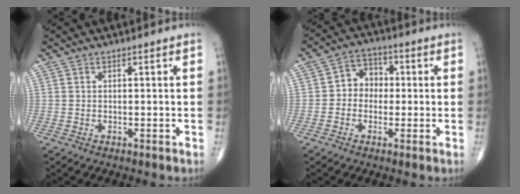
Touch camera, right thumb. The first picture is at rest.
{"total": 6.3, "force": [-0.2, 5.4, 3.3], "torque": [-0.021, 0.023, -0.017]}